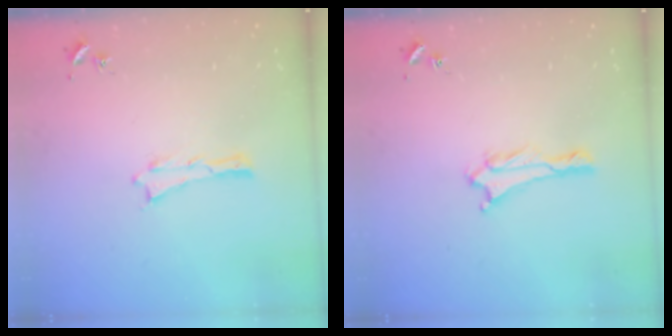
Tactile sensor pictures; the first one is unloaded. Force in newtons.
{"total": 1.4, "press": 1.4, "slide": 0.2}